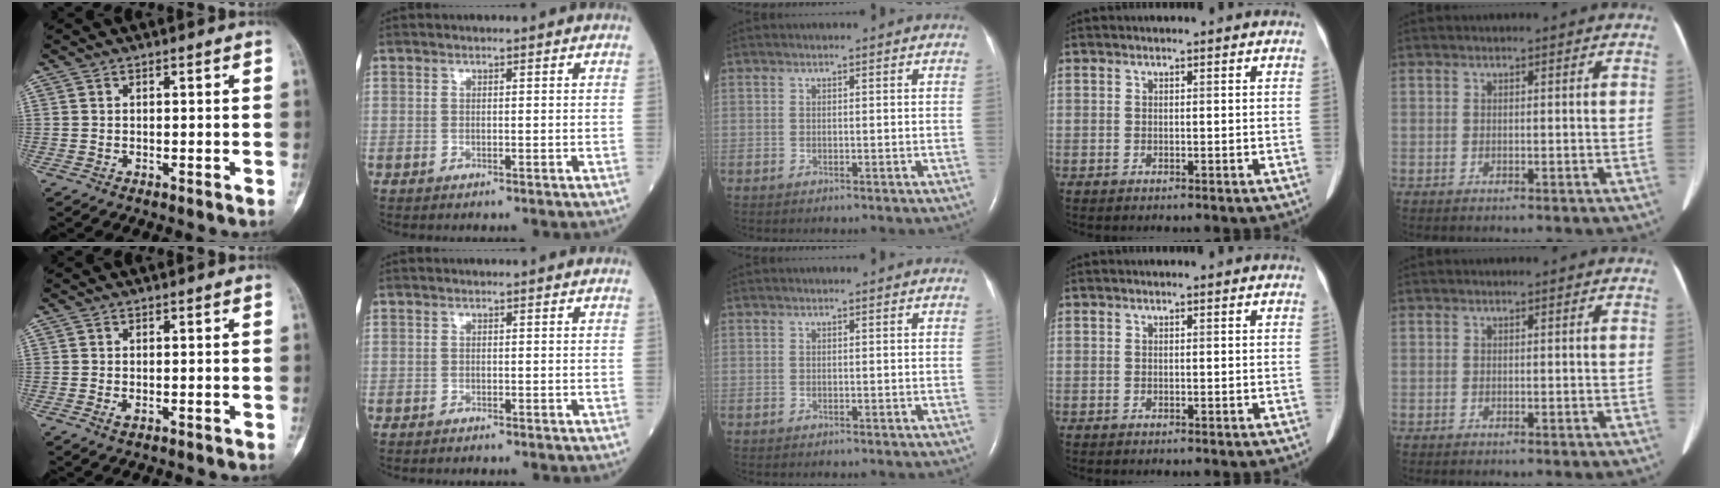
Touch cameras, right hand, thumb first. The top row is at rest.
{"thumb": {"total": 1.1, "force": [-0.4, 0.5, 0.9], "torque": [-0.018, 0.000, -0.008]}, "index": {"total": 0.5, "force": [-0.5, 0.0, 0.0], "torque": [-0.004, -0.001, -0.011]}}